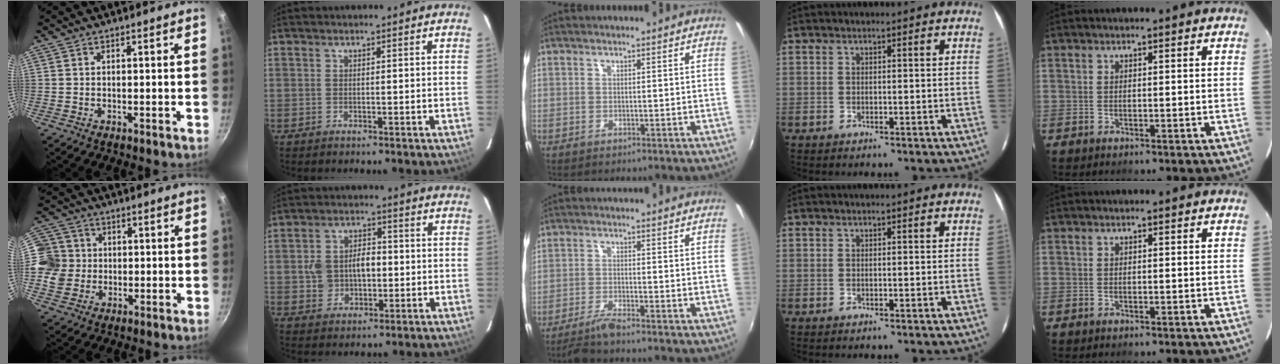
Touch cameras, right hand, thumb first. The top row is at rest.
{"thumb": {"total": 9.1, "force": [0.0, 8.7, 2.8], "torque": [-0.025, 0.007, -0.015]}, "index": {"total": 7.5, "force": [-0.3, 5.7, 4.8], "torque": [-0.095, 0.017, 0.003]}, "middle": {"total": 3.9, "force": [-3.5, -0.2, 1.9], "torque": [-0.057, -0.008, -0.070]}}